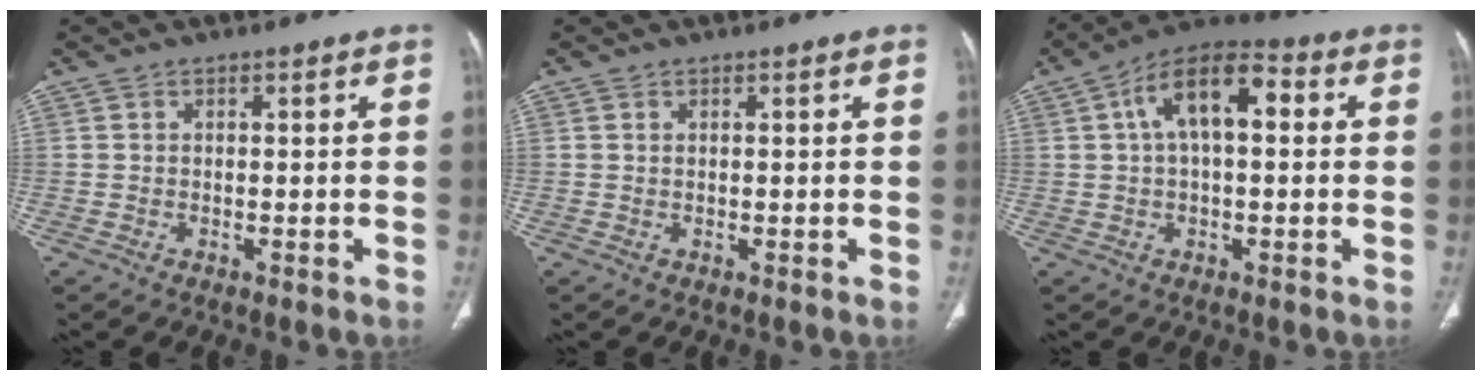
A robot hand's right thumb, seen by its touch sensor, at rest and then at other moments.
{"total": 0.0}
{"total": 12.0, "force": [2.6, 6.0, 10.1], "torque": [-0.167, 0.034, 0.033]}